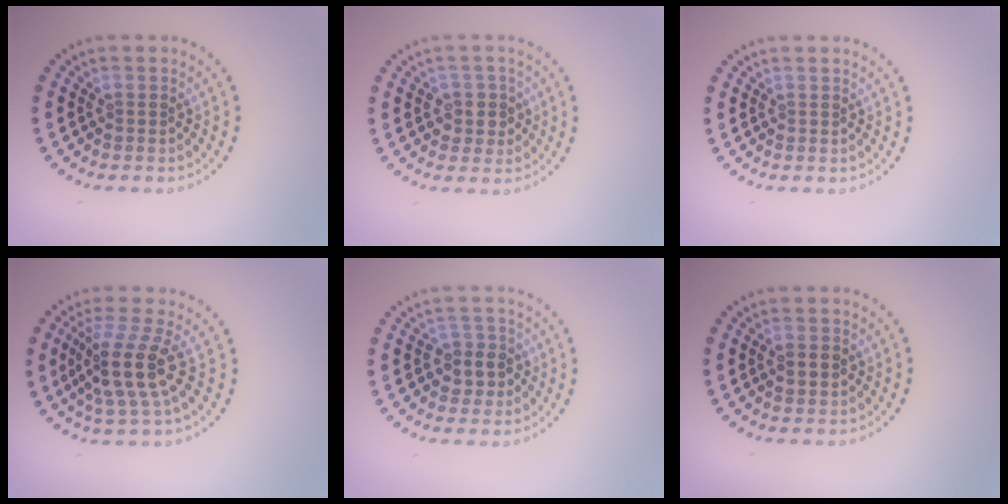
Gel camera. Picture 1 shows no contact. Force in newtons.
{"total": 2.1, "press": 2.0, "slide": 0.7}
{"total": 0.0}
{"total": 4.4, "press": 3.4, "slide": 2.9}
{"total": 2.5, "press": 2.3, "slide": 0.9}
{"total": 2.2, "press": 2.2, "slide": 0.2}